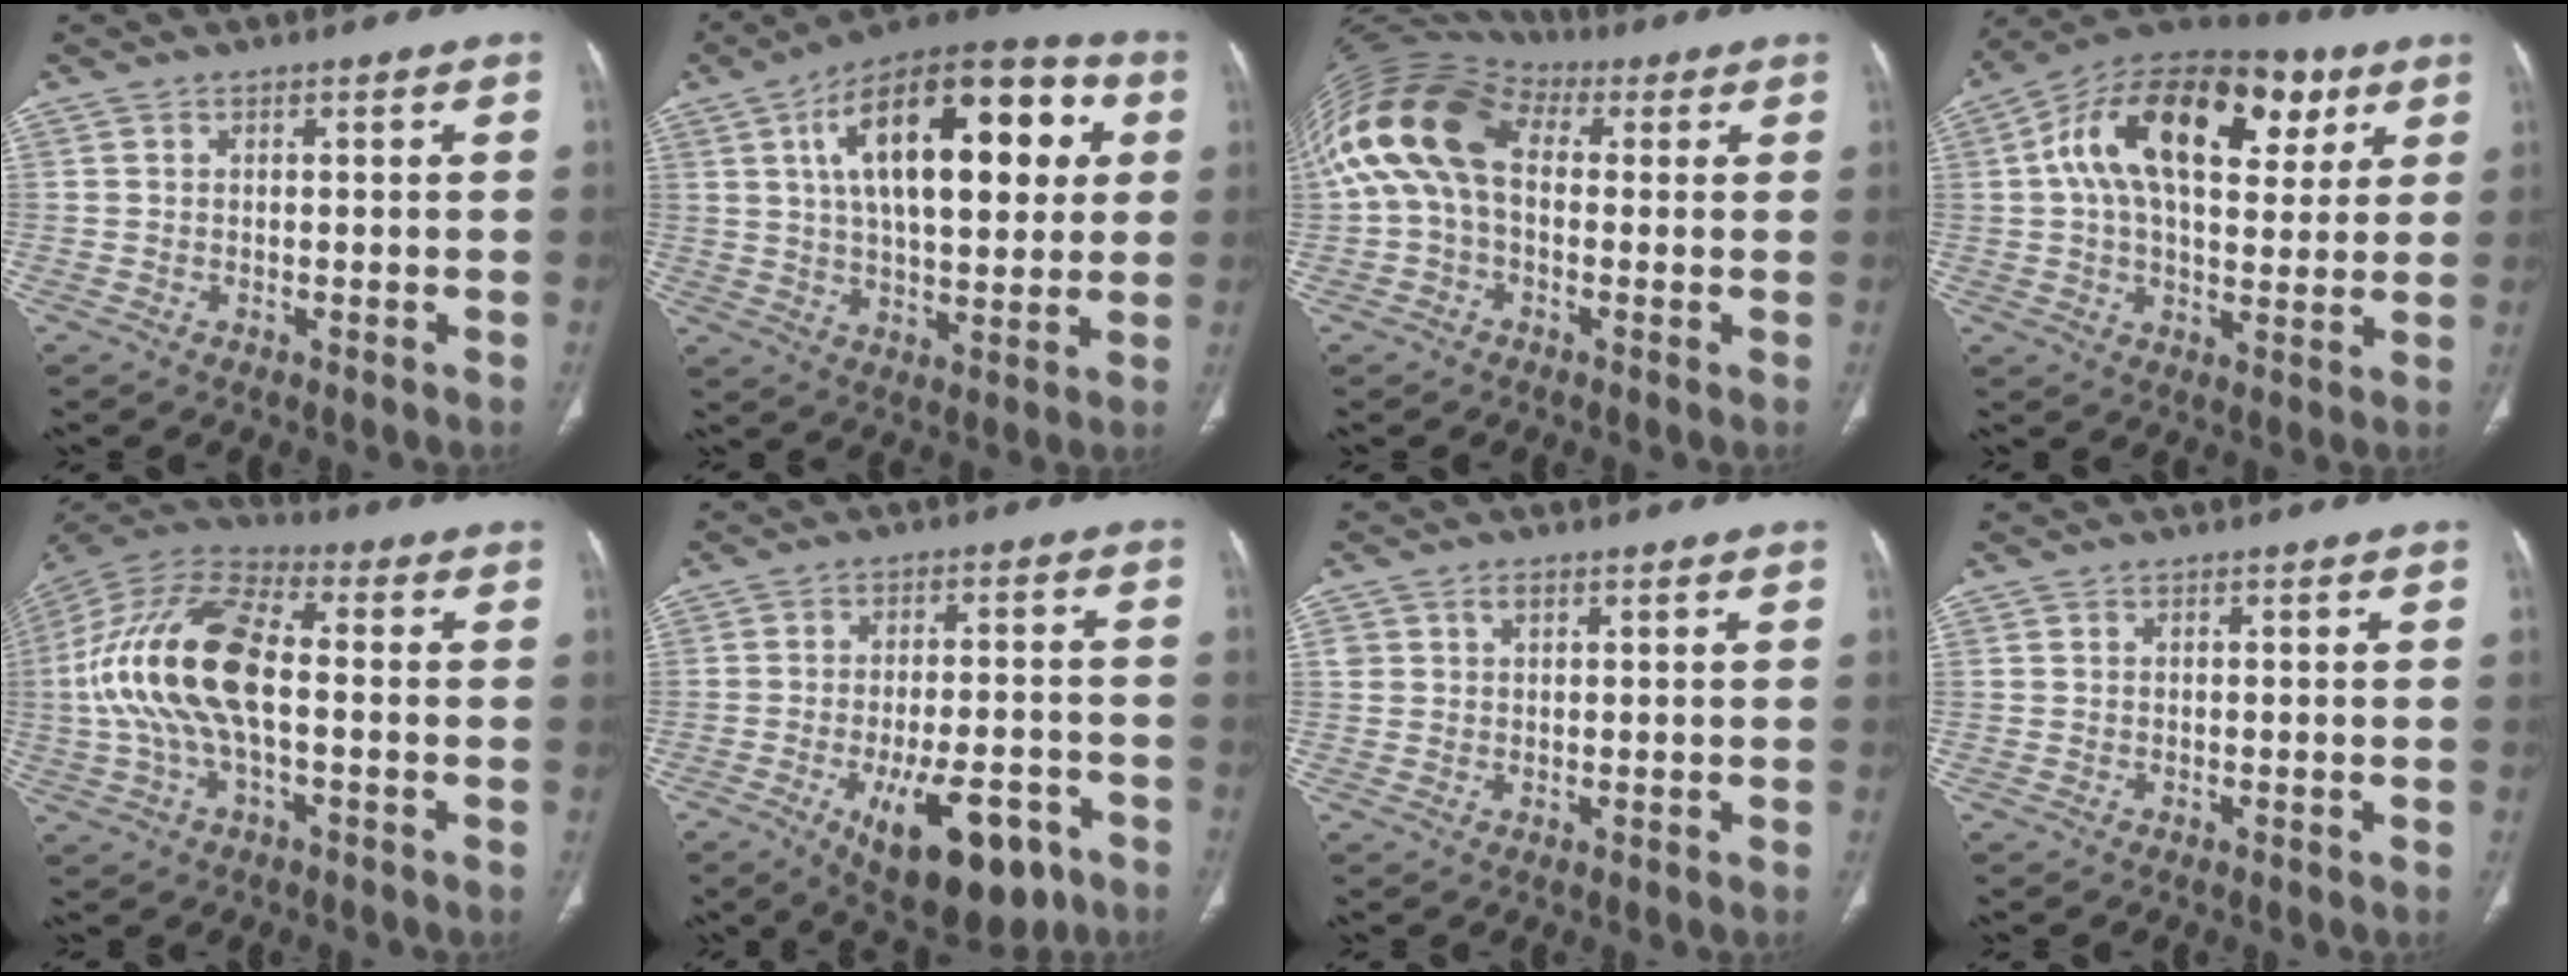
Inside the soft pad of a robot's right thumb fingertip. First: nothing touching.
{"total": 25.8, "force": [7.0, 11.8, 21.8], "torque": [-0.314, 0.012, 0.101]}
{"total": 16.3, "force": [2.3, 10.6, 12.2], "torque": [-0.245, 0.048, 0.035]}
{"total": 24.3, "force": [8.0, 13.5, 18.6], "torque": [-0.287, 0.023, 0.121]}
{"total": 19.1, "force": [-0.8, 8.8, 17.0], "torque": [-0.359, 0.032, -0.017]}
{"total": 15.6, "force": [-7.6, 6.8, 11.8], "torque": [-0.157, 0.026, -0.098]}
{"total": 1.9, "force": [0.9, 1.3, 1.0], "torque": [-0.011, -0.003, 0.017]}
{"total": 0.0}